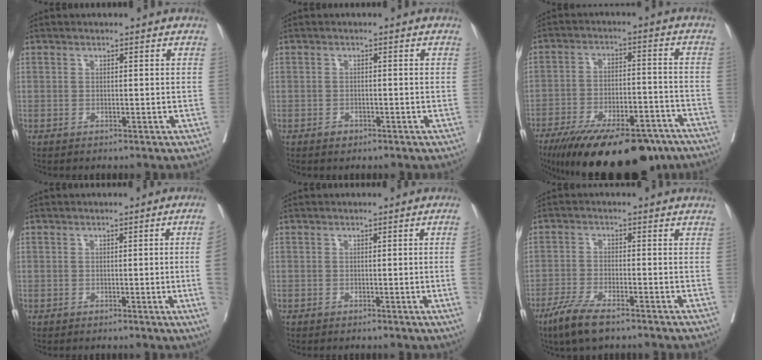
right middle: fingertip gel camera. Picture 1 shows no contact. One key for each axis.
{"total": 1.0, "fx": -0.8, "fy": 0.6, "fz": 0.4, "tx": -0.011, "ty": 0.000, "tz": -0.010}
{"total": 21.6, "fx": -16.6, "fy": 6.5, "fz": 12.2, "tx": -0.178, "ty": -0.012, "tz": -0.247}
{"total": 5.5, "fx": -0.9, "fy": -0.6, "fz": 5.4, "tx": -0.064, "ty": -0.001, "tz": -0.014}
{"total": 3.0, "fx": -0.7, "fy": -0.3, "fz": 2.8, "tx": -0.041, "ty": 0.002, "tz": -0.011}
{"total": 7.1, "fx": -5.1, "fy": 1.4, "fz": 4.8, "tx": -0.099, "ty": -0.016, "tz": -0.090}